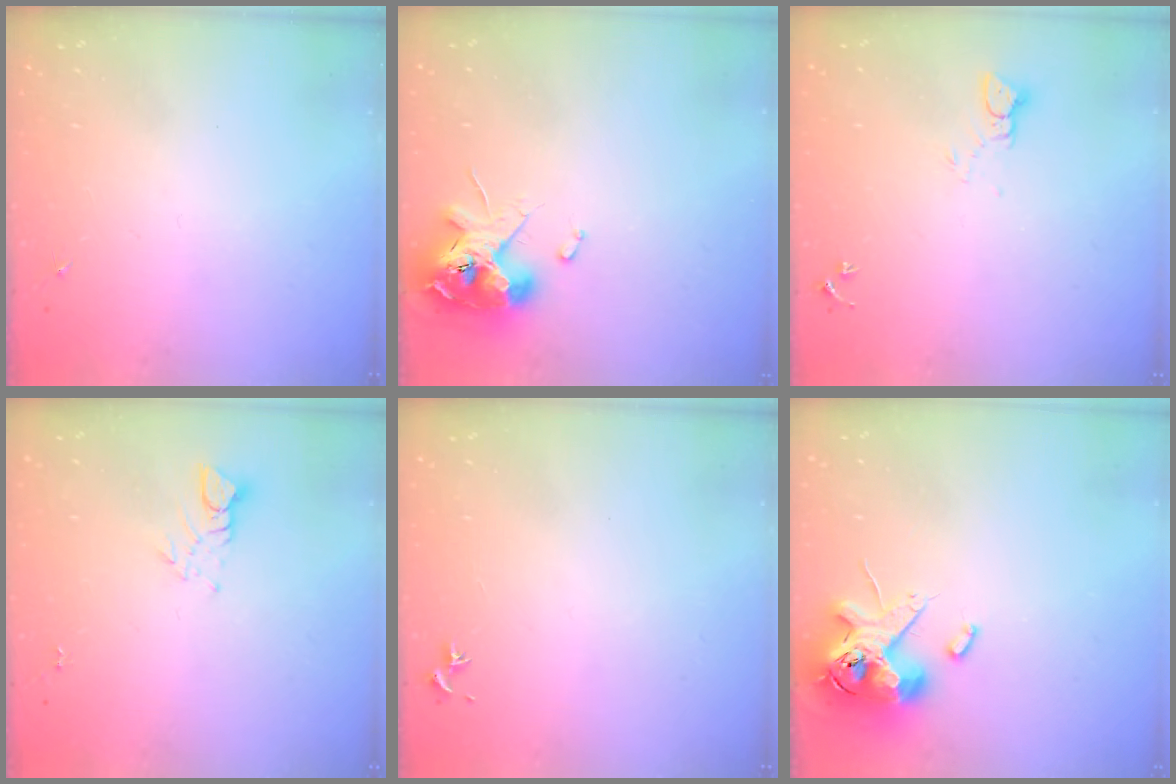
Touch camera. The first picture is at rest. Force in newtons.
{"total": 12.7, "press": 12.5, "slide": 2.0}
{"total": 3.1, "press": 3.1, "slide": 0.2}
{"total": 3.5, "press": 3.5, "slide": 0.3}
{"total": 0.7, "press": 0.6, "slide": 0.5}
{"total": 13.9, "press": 13.7, "slide": 2.4}